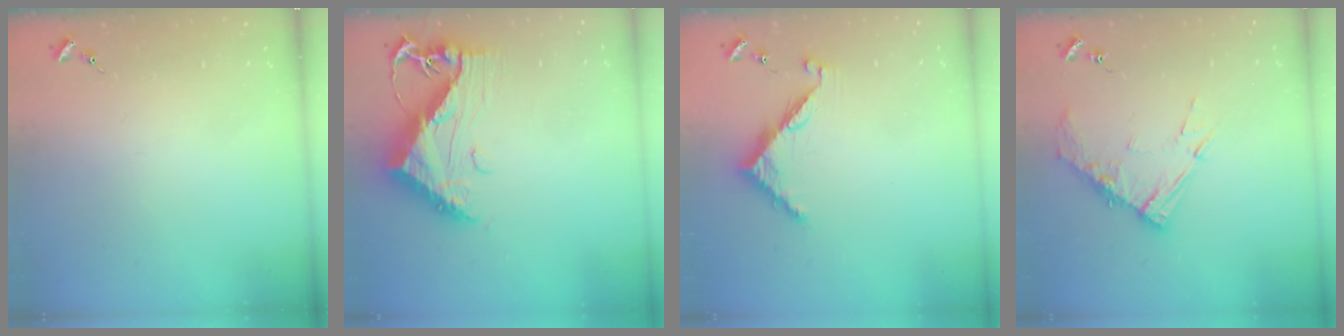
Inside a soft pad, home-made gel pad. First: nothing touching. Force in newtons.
{"total": 14.0, "press": 14.0, "slide": 1.3}
{"total": 7.7, "press": 7.7, "slide": 0.2}
{"total": 11.1, "press": 11.0, "slide": 1.1}